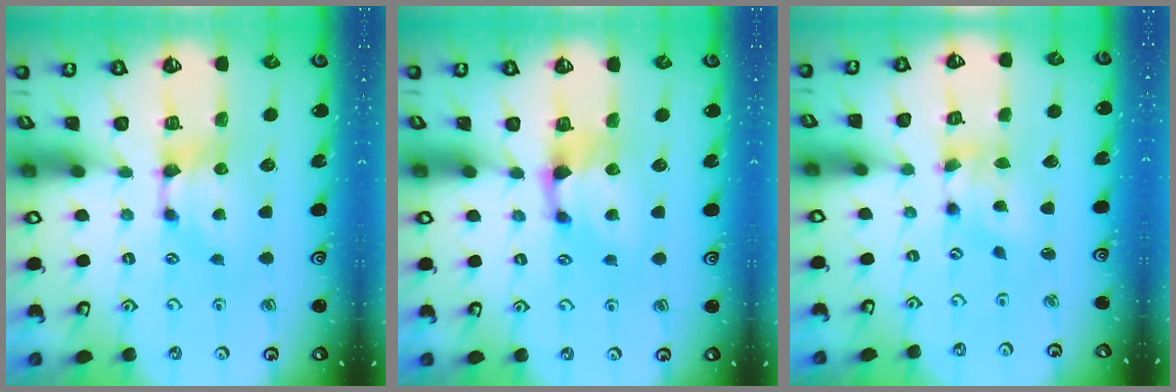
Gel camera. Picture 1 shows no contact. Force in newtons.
{"total": 1.0, "press": 0.3, "slide": 1.0}
{"total": 2.6, "press": 2.1, "slide": 1.6}